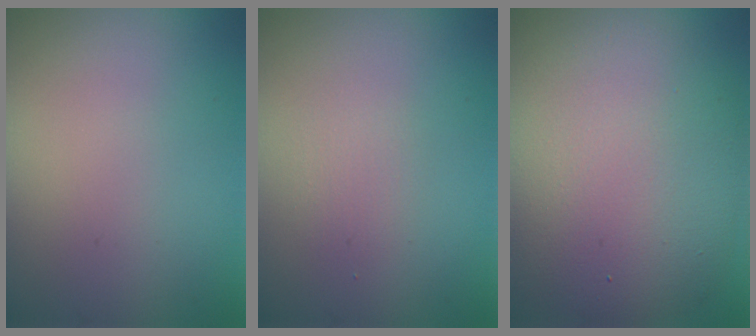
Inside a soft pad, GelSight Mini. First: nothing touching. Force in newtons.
{"total": 1.1, "press": 1.1, "slide": 0.1}
{"total": 12.5, "press": 12.4, "slide": 1.2}